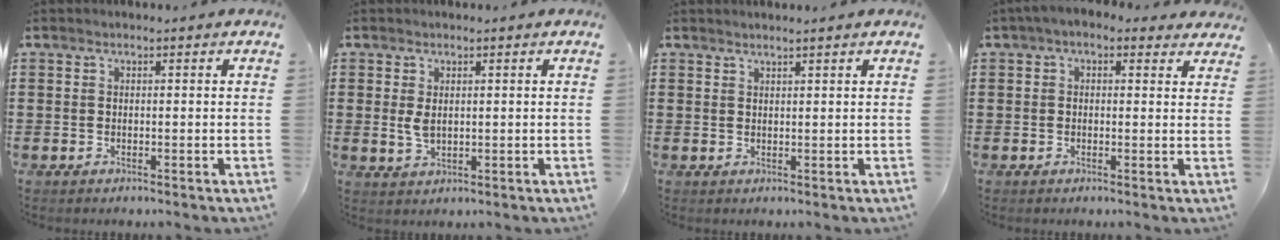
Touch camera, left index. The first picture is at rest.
{"total": 2.6, "force": [0.4, 1.5, 2.1], "torque": [-0.059, -0.001, 0.002]}
{"total": 1.4, "force": [1.3, -0.3, 0.4], "torque": [-0.007, -0.004, 0.026]}
{"total": 2.2, "force": [1.1, 1.3, 1.4], "torque": [-0.032, 0.003, 0.018]}